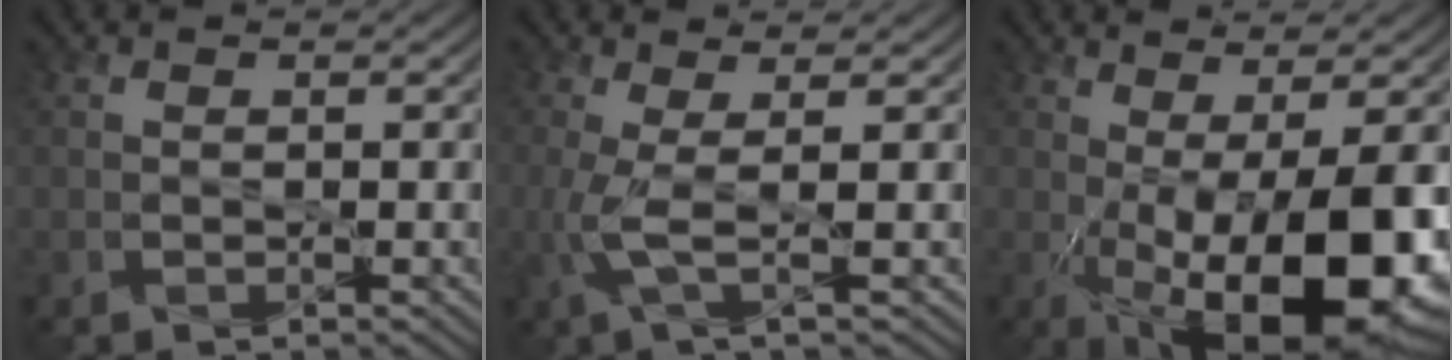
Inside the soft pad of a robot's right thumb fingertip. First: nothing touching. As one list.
[{"total": 3.6, "force": [-0.1, 0.6, 3.5], "torque": [-0.078, 0.001, -0.009]}, {"total": 15.2, "force": [-3.6, 5.6, 13.7], "torque": [-0.227, -0.025, -0.043]}]